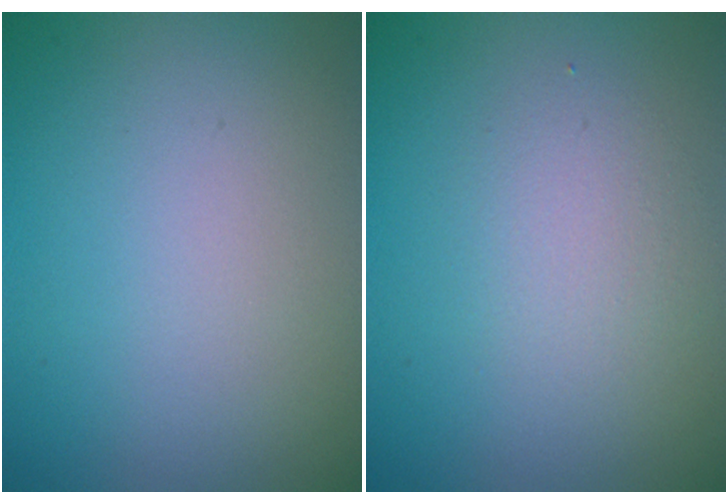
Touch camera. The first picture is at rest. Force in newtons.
{"total": 2.0, "press": 2.0, "slide": 0.1}